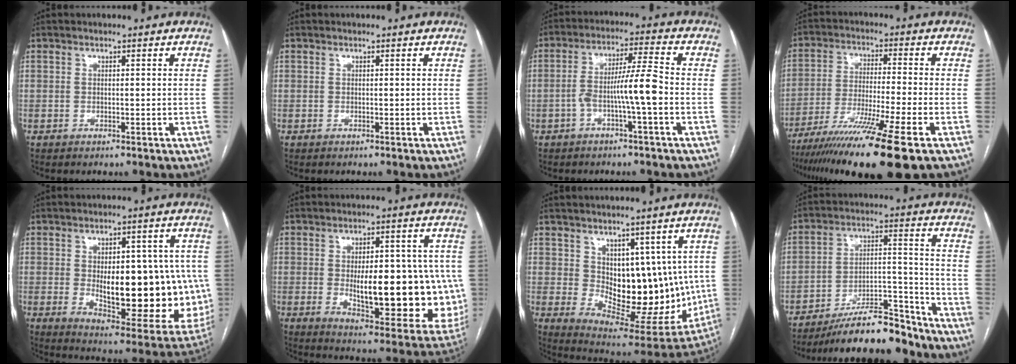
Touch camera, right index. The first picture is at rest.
{"total": 0.0}
{"total": 7.7, "force": [-2.2, -0.2, 7.4], "torque": [-0.135, 0.019, -0.037]}
{"total": 17.2, "force": [-11.9, -1.1, 12.4], "torque": [-0.203, -0.049, -0.198]}
{"total": 21.9, "force": [-1.4, 8.9, 20.0], "torque": [-0.229, 0.007, 0.012]}
{"total": 21.5, "force": [-1.6, 7.9, 20.0], "torque": [-0.217, 0.010, 0.009]}
{"total": 16.2, "force": [1.0, 8.6, 13.7], "torque": [-0.171, -0.006, 0.042]}
{"total": 15.2, "force": [-13.3, 3.1, 6.6], "torque": [-0.100, 0.034, -0.223]}